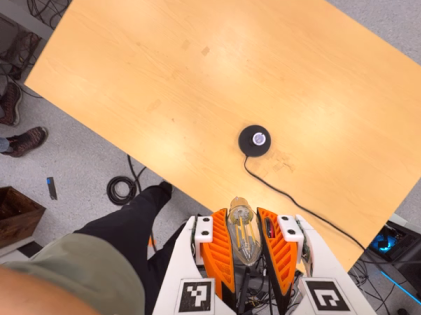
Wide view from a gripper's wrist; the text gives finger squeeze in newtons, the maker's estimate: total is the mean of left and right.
{"total": 19.2, "left": 21.2, "right": 17.2}